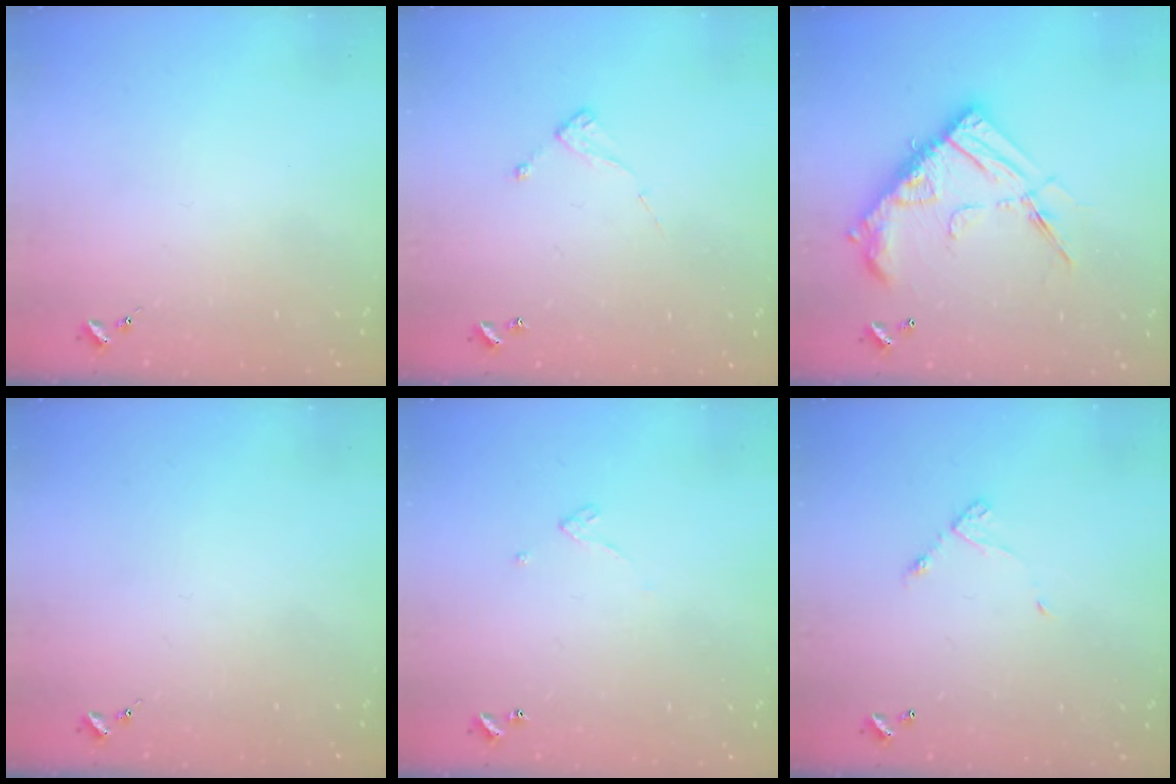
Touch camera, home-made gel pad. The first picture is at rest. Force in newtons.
{"total": 6.4, "press": 6.4, "slide": 0.4}
{"total": 18.6, "press": 18.5, "slide": 1.7}
{"total": 0.0}
{"total": 3.2, "press": 3.2, "slide": 0.2}
{"total": 5.5, "press": 5.5, "slide": 0.3}